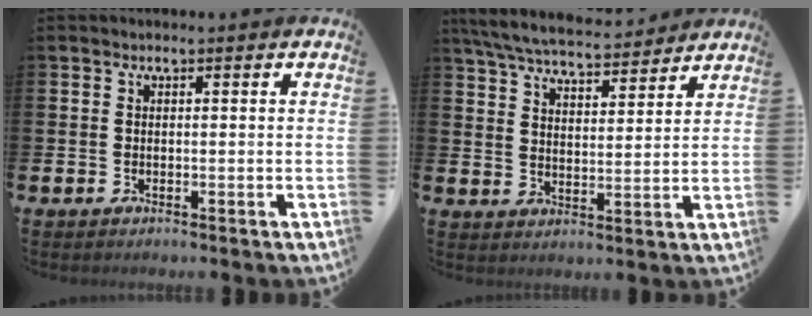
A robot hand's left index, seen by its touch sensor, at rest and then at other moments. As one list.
[{"total": 6.6, "force": [6.3, 1.1, 1.7], "torque": [-0.061, -0.033, 0.112]}]